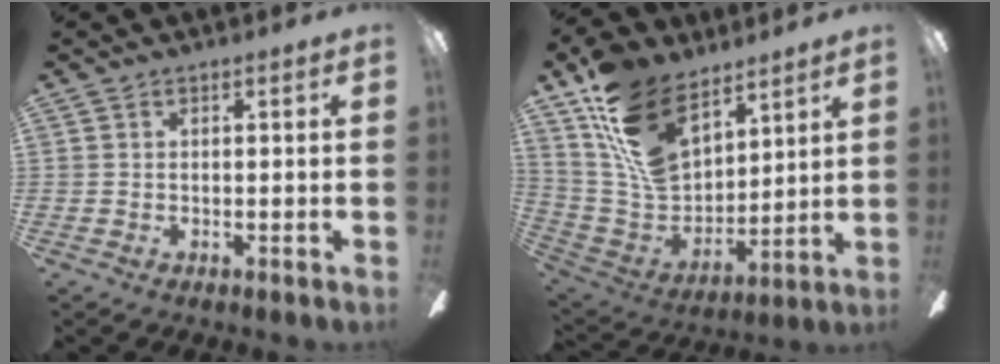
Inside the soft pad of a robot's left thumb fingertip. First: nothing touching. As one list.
[{"total": 19.1, "force": [12.0, 10.9, 10.2], "torque": [-0.208, -0.057, 0.227]}]